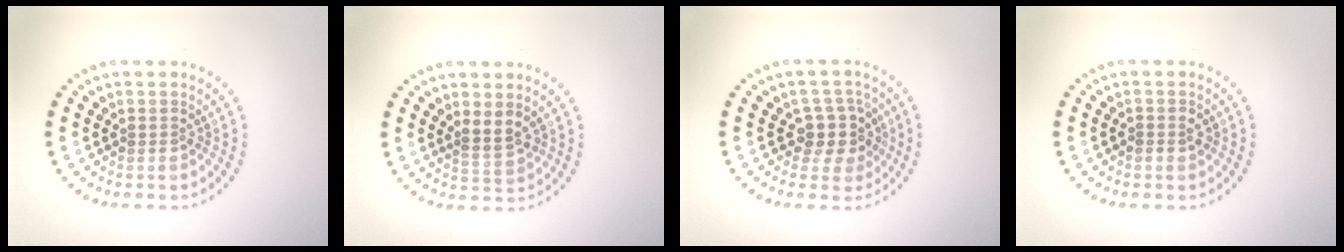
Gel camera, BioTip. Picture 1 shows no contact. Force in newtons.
{"total": 1.9, "press": 1.6, "slide": 0.9}
{"total": 2.9, "press": 2.4, "slide": 1.6}
{"total": 1.0, "press": 0.9, "slide": 0.4}